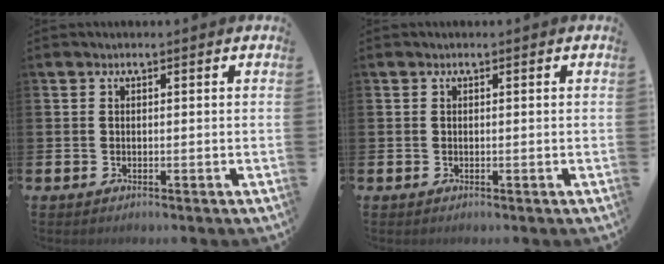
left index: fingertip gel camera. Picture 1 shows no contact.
{"total": 0.0}